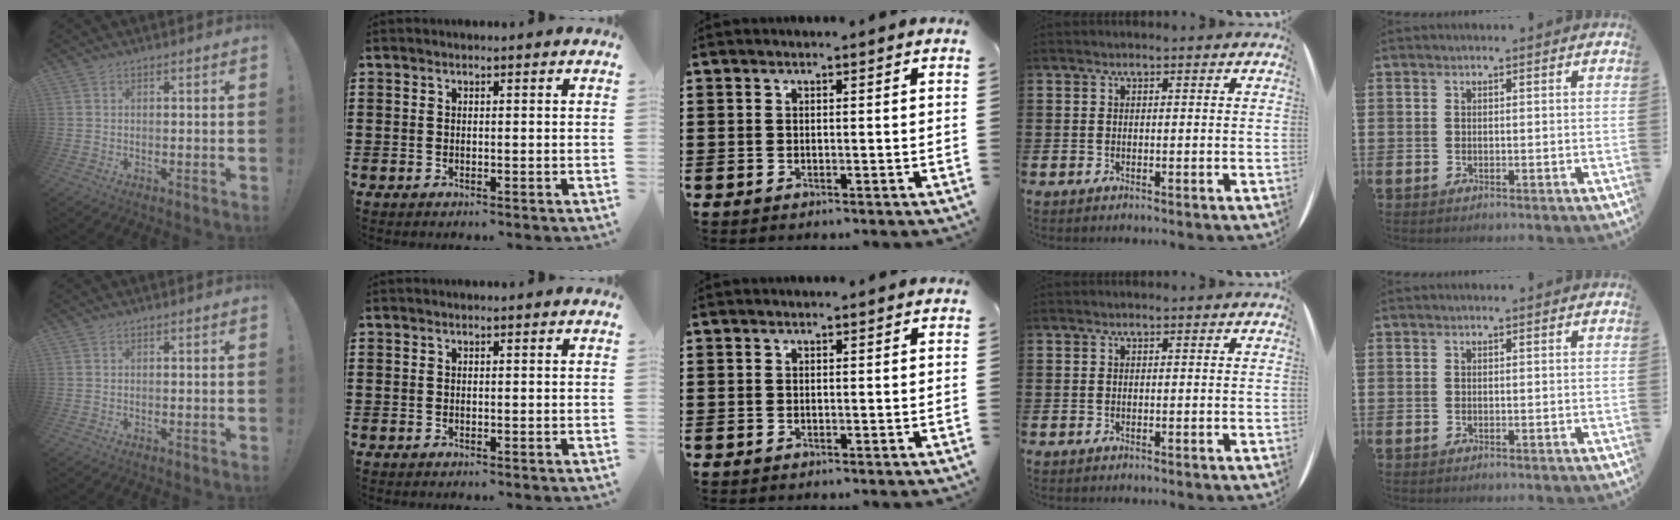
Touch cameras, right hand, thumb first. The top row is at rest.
{}